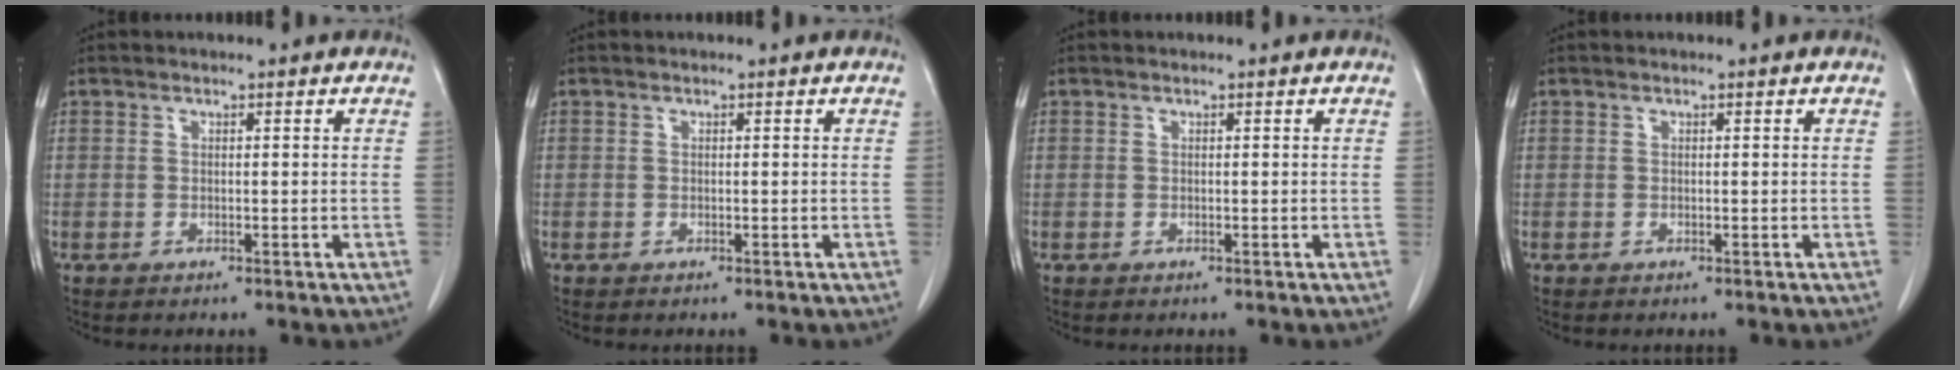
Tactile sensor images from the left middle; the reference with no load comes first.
{"total": 0.0}
{"total": 0.0}
{"total": 0.0}